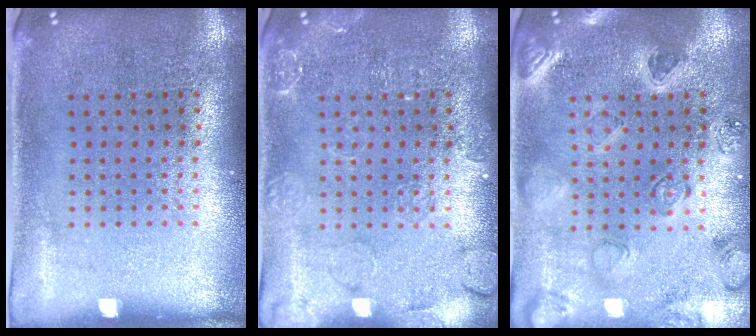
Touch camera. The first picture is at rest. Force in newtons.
{"total": 2.5, "press": 2.5, "slide": 0.4}
{"total": 1.1, "press": 1.1, "slide": 0.2}